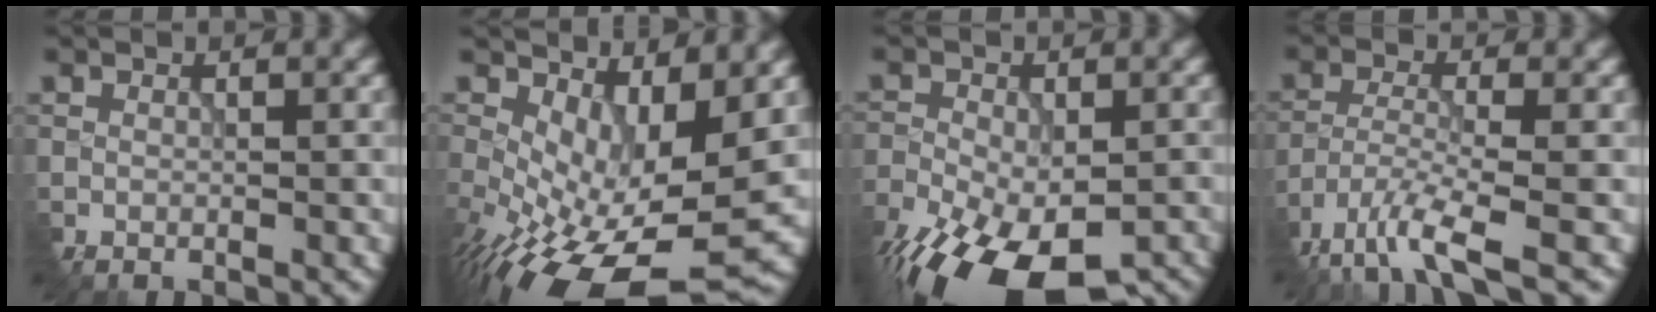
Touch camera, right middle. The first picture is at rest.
{"total": 11.5, "force": [-2.9, 5.7, 9.5], "torque": [-0.171, -0.033, -0.028]}
{"total": 14.8, "force": [-10.0, 6.9, 8.4], "torque": [-0.154, -0.051, -0.140]}
{"total": 5.9, "force": [-4.5, 1.2, 3.5], "torque": [-0.074, -0.009, -0.087]}